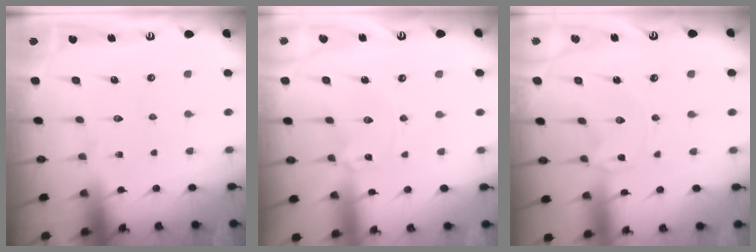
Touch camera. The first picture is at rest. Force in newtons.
{"total": 1.3, "press": 1.3, "slide": 0.3}
{"total": 0.0}